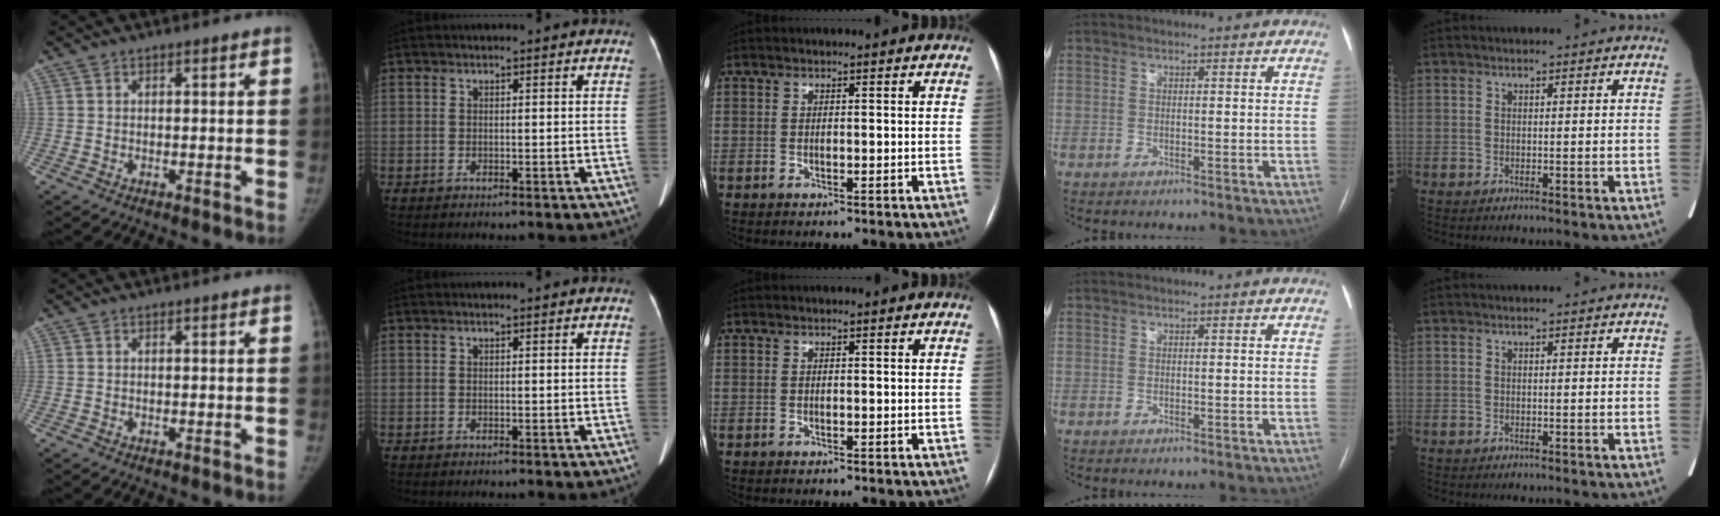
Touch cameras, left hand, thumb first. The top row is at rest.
{}